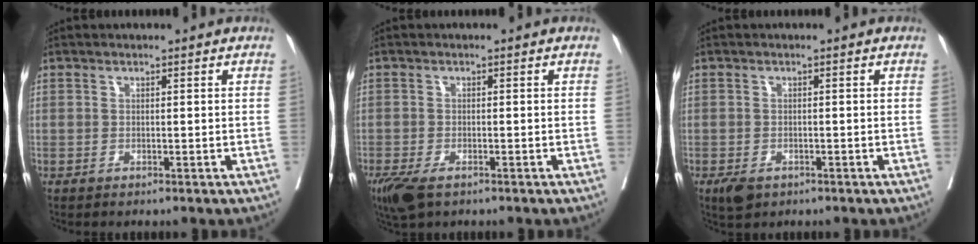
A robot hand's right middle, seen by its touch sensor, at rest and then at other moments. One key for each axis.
{"total": 5.2, "fx": -3.2, "fy": 2.2, "fz": 3.4, "tx": -0.067, "ty": -0.013, "tz": -0.057}
{"total": 2.6, "fx": -1.5, "fy": 1.5, "fz": 1.4, "tx": -0.027, "ty": -0.004, "tz": -0.018}